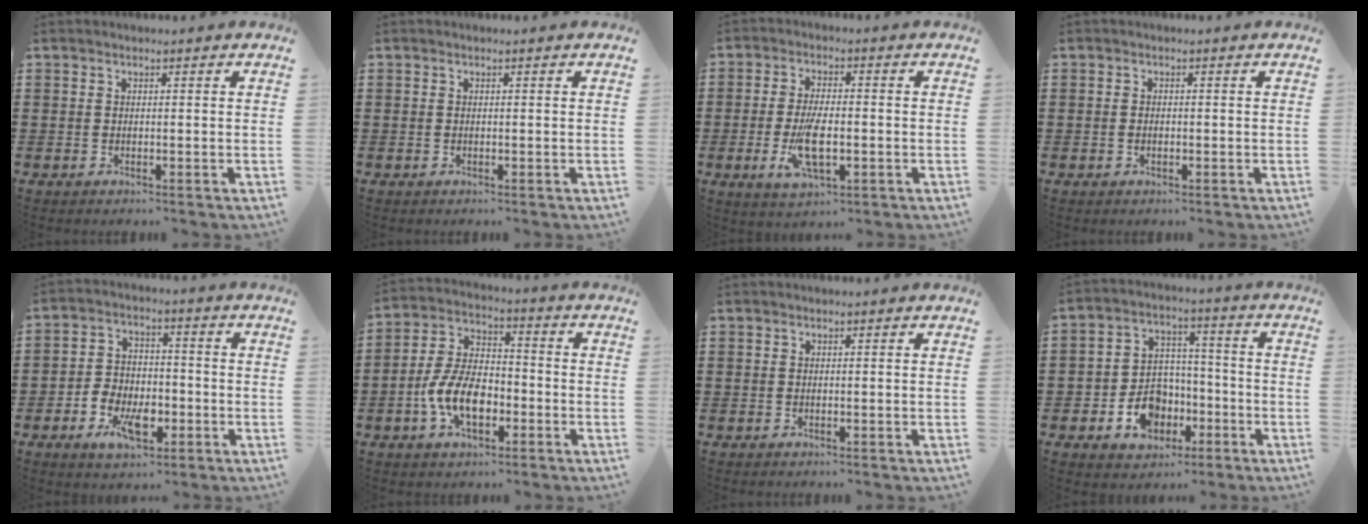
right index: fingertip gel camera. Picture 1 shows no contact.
{"total": 0.0}
{"total": 7.2, "force": [-1.7, 2.7, 6.5], "torque": [-0.144, -0.012, -0.032]}
{"total": 0.7, "force": [-0.2, 0.4, 0.5], "torque": [-0.013, 0.000, -0.005]}
{"total": 6.9, "force": [-3.0, 4.2, 4.6], "torque": [-0.090, 0.004, -0.058]}
{"total": 9.3, "force": [-3.2, 5.2, 7.0], "torque": [-0.167, 0.001, -0.065]}
{"total": 0.0}
{"total": 8.5, "force": [-3.7, 6.6, 3.9], "torque": [-0.077, 0.026, -0.062]}